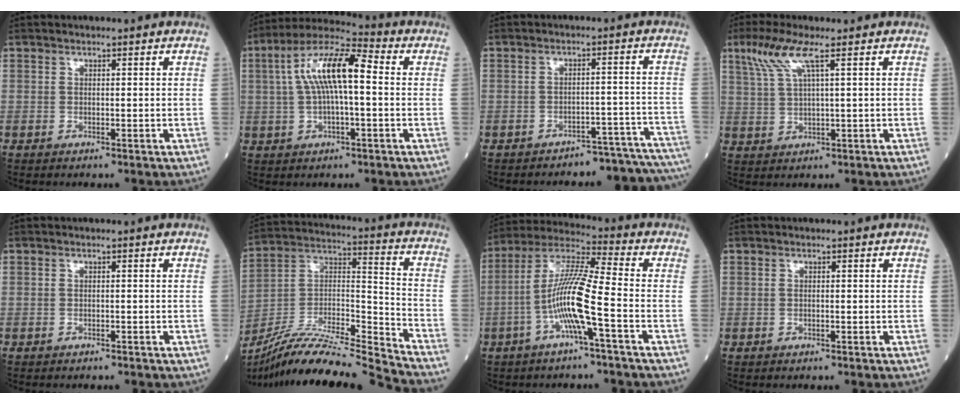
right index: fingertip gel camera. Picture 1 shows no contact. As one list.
[{"total": 11.4, "force": [1.3, 2.8, 11.0], "torque": [-0.217, 0.033, 0.017]}, {"total": 13.1, "force": [-12.9, 1.8, 1.0], "torque": [0.023, 0.032, -0.150]}, {"total": 5.7, "force": [3.1, 0.3, 4.8], "torque": [-0.113, 0.009, 0.069]}, {"total": 0.9, "force": [-0.8, 0.2, 0.2], "torque": [-0.006, -0.001, -0.009]}, {"total": 21.0, "force": [-19.6, -1.5, 7.5], "torque": [-0.153, 0.002, -0.344]}, {"total": 9.8, "force": [-3.1, 0.3, 9.3], "torque": [-0.188, 0.013, -0.064]}, {"total": 0.0}]